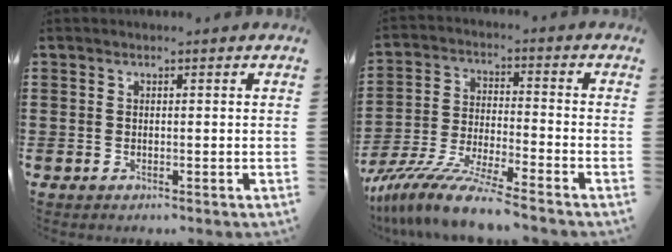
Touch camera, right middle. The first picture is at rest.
{"total": 10.2, "force": [-9.0, 0.0, 4.7], "torque": [-0.100, 0.001, -0.180]}